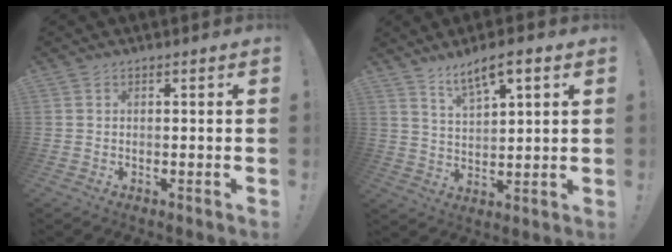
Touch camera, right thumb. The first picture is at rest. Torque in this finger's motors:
{"motor_torque": [-0.56, 0.60, -0.22, 0.31, -0.05]}